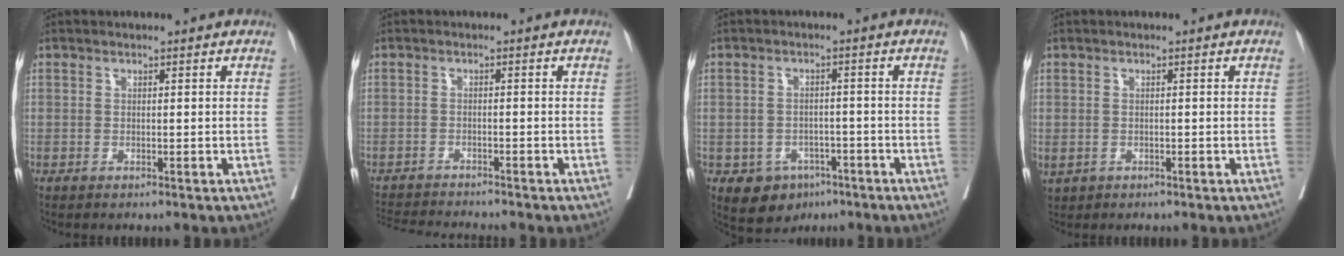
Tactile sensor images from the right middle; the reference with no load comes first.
{"total": 7.3, "force": [-7.1, -0.2, 1.9], "torque": [-0.028, -0.010, -0.114]}
{"total": 5.8, "force": [-3.3, 4.3, 1.9], "torque": [-0.026, 0.005, -0.040]}
{"total": 2.3, "force": [-0.9, 1.8, 1.1], "torque": [-0.030, -0.004, -0.006]}